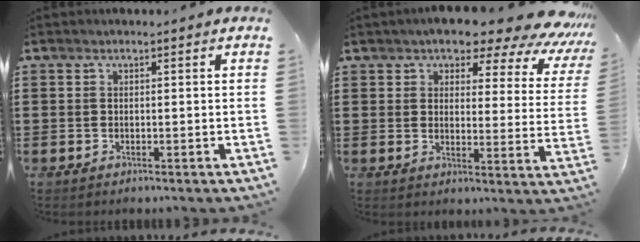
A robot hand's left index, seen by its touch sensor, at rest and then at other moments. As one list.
[{"total": 7.3, "force": [6.5, 1.4, 2.9], "torque": [-0.063, -0.045, 0.109]}]